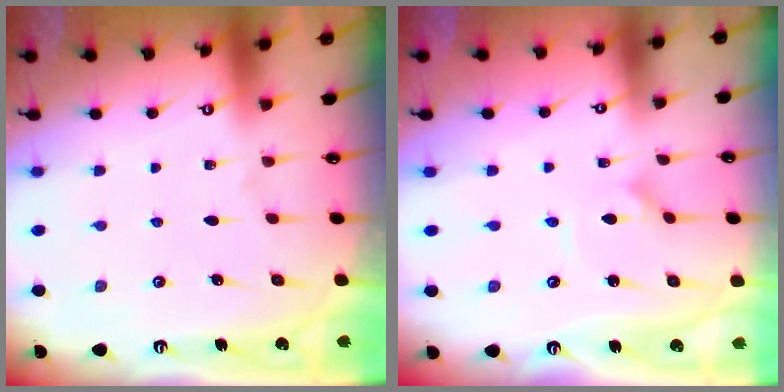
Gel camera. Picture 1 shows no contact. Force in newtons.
{"total": 1.1, "press": 1.1, "slide": 0.2}